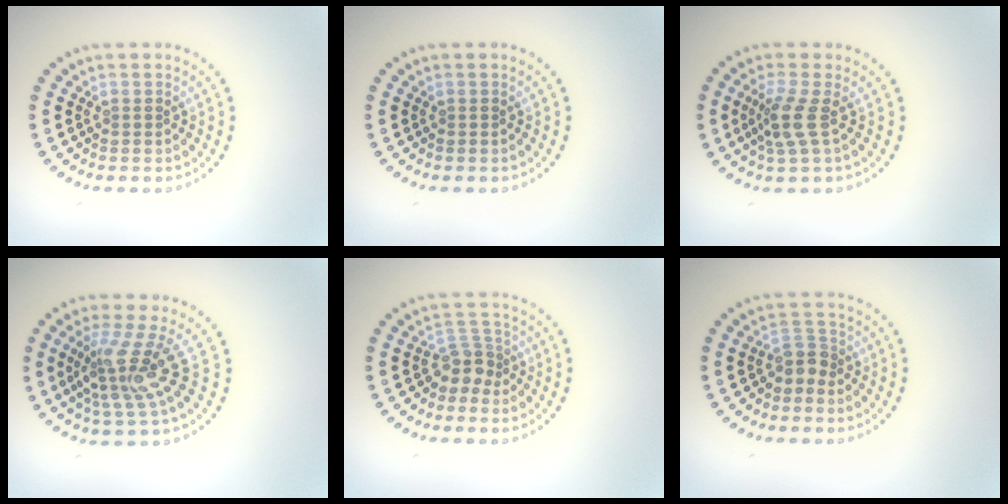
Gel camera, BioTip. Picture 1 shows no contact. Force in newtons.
{"total": 0.0}
{"total": 2.6, "press": 2.0, "slide": 1.7}
{"total": 4.3, "press": 3.1, "slide": 2.9}
{"total": 2.4, "press": 1.8, "slide": 1.6}
{"total": 2.1, "press": 1.7, "slide": 1.2}